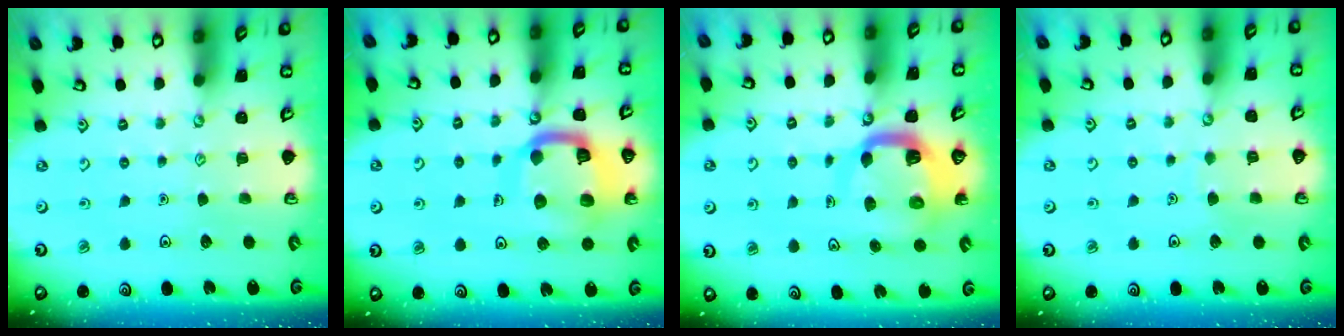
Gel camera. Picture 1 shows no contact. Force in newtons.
{"total": 15.5, "press": 15.5, "slide": 1.2}
{"total": 9.2, "press": 9.1, "slide": 1.2}
{"total": 3.4, "press": 3.4, "slide": 0.1}